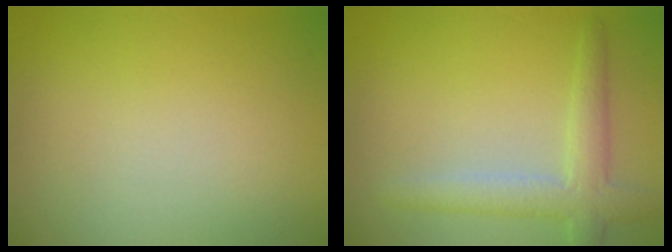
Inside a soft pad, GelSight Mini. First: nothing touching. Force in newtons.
{"total": 3.6, "press": 3.6, "slide": 0.2}